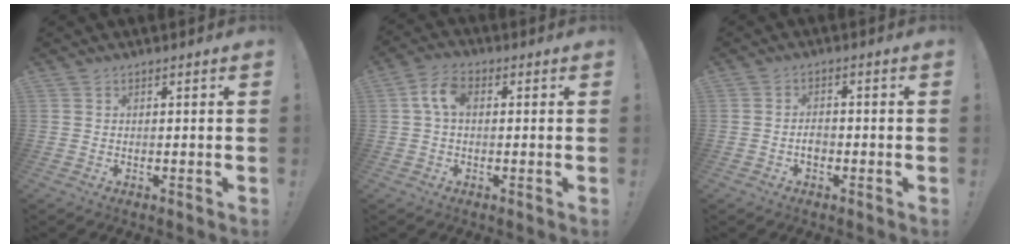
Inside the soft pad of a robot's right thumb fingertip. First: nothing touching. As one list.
[{"total": 6.5, "force": [0.9, 3.8, 5.2], "torque": [-0.107, 0.015, 0.020]}, {"total": 2.9, "force": [-1.1, 1.9, 1.8], "torque": [-0.027, 0.008, -0.019]}]